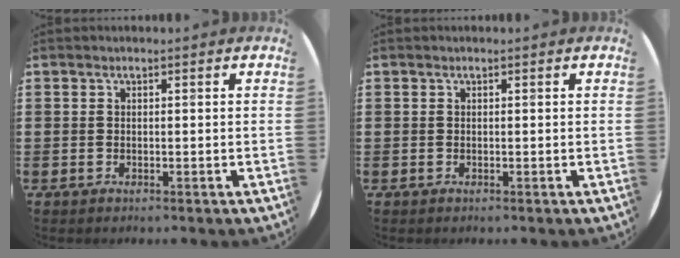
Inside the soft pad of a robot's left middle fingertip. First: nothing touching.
{"total": 0.0}